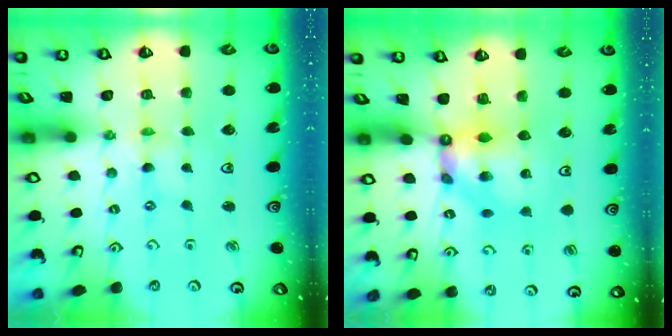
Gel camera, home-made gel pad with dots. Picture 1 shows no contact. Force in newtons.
{"total": 6.5, "press": 6.5, "slide": 0.2}